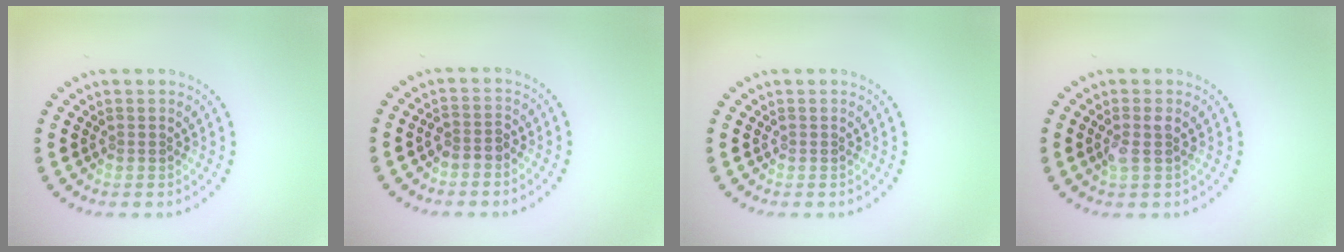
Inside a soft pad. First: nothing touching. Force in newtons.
{"total": 1.6, "press": 1.4, "slide": 0.7}
{"total": 0.0}
{"total": 1.7, "press": 1.6, "slide": 0.5}